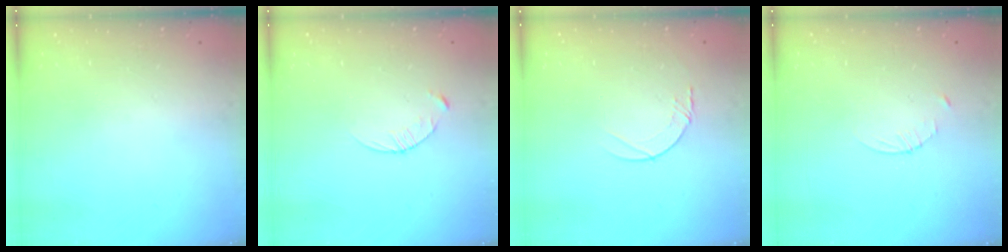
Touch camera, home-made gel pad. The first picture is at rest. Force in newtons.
{"total": 3.4, "press": 3.4, "slide": 0.4}
{"total": 4.2, "press": 4.2, "slide": 0.5}
{"total": 2.3, "press": 2.3, "slide": 0.3}